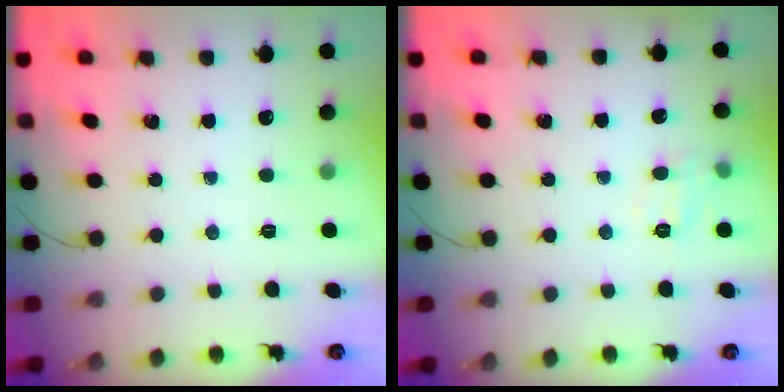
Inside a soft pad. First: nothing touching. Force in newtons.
{"total": 8.5, "press": 8.4, "slide": 1.4}